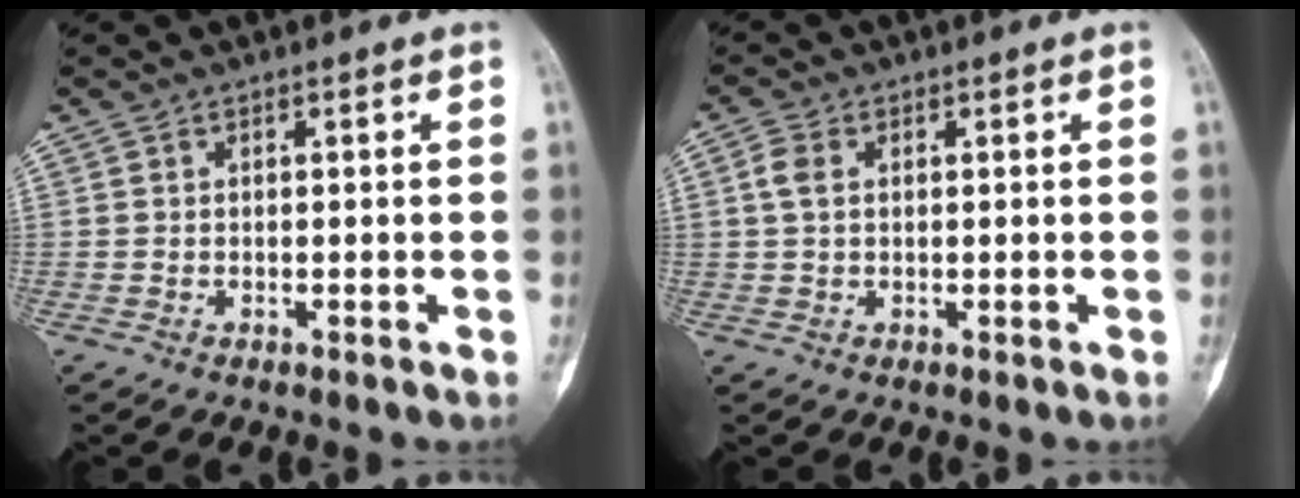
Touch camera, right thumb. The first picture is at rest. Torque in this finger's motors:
{"motor_torque": [-0.50, -0.28, 0.45, 0.09, -0.02]}